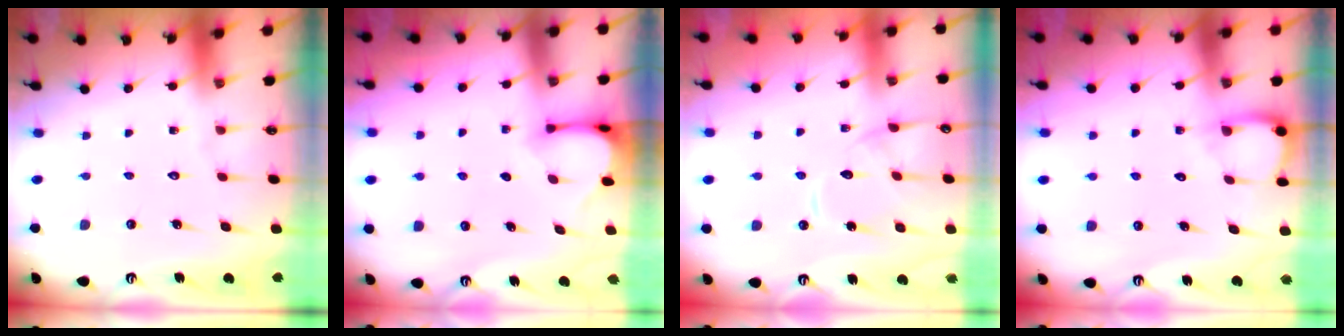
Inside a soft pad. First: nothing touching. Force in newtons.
{"total": 3.1, "press": 3.1, "slide": 0.4}
{"total": 11.6, "press": 11.6, "slide": 1.0}
{"total": 4.5, "press": 4.4, "slide": 0.5}